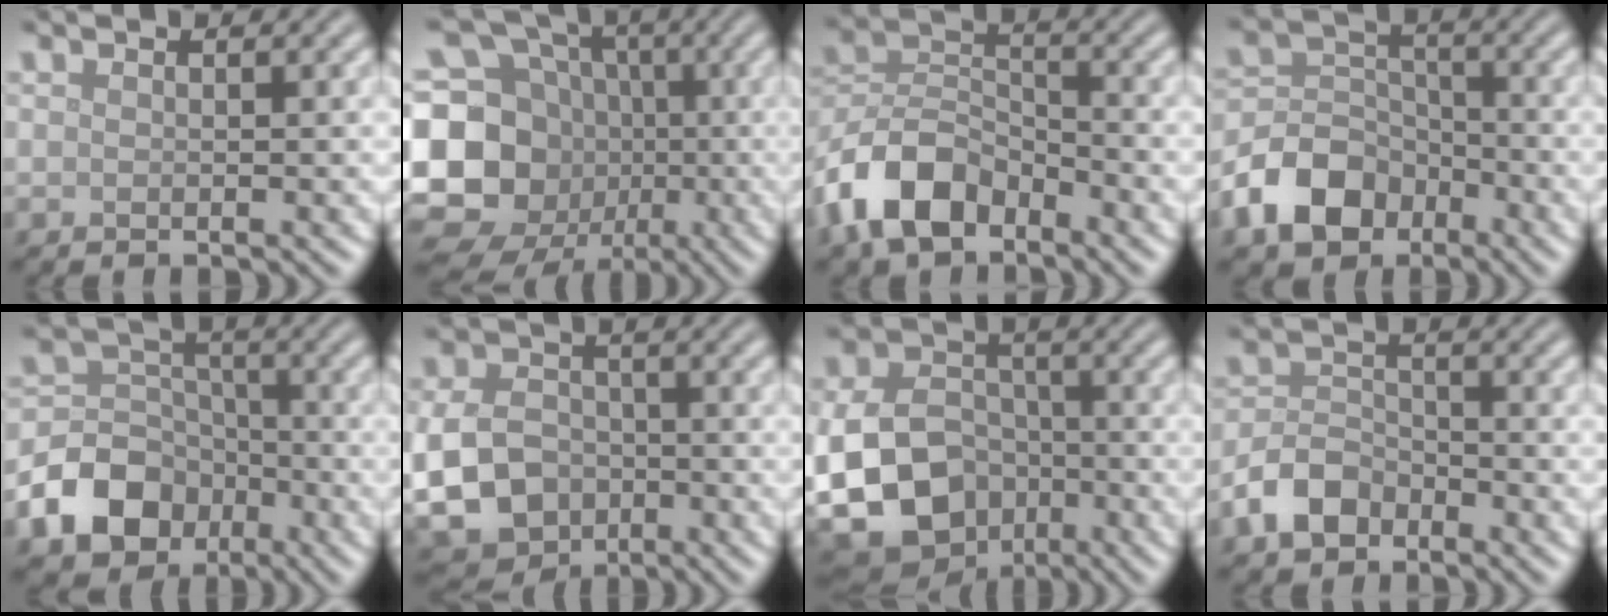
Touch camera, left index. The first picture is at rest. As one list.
[{"total": 17.5, "force": [-2.8, 15.7, 7.1], "torque": [-0.182, 0.009, -0.075]}, {"total": 7.8, "force": [-4.7, 4.6, 4.2], "torque": [-0.087, 0.005, -0.102]}, {"total": 6.6, "force": [-3.6, 4.6, 3.0], "torque": [-0.056, -0.001, -0.080]}, {"total": 9.7, "force": [-4.7, 7.5, 3.8], "torque": [-0.065, -0.013, -0.111]}, {"total": 9.7, "force": [-3.0, 7.8, 5.0], "torque": [-0.106, -0.028, -0.069]}, {"total": 17.4, "force": [-6.0, 14.4, 7.6], "torque": [-0.158, -0.048, -0.120]}, {"total": 4.1, "force": [-2.5, 2.6, 1.8], "torque": [-0.034, 0.002, -0.058]}]